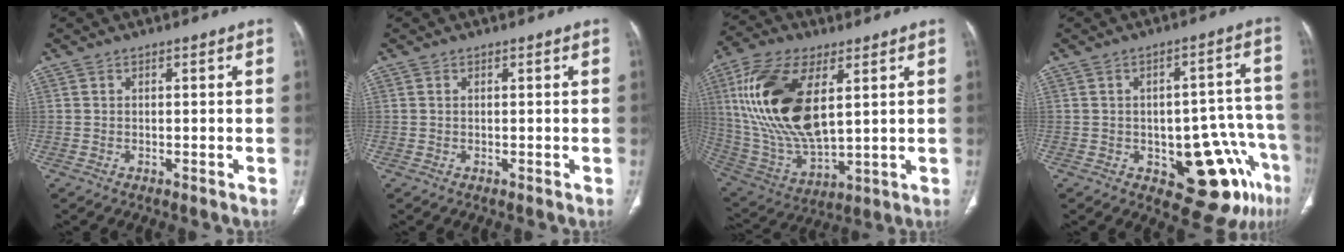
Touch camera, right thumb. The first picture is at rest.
{"total": 0.0}
{"total": 22.3, "force": [5.8, 10.8, 18.7], "torque": [-0.380, -0.025, 0.113]}
{"total": 15.1, "force": [-6.7, 6.3, 12.0], "torque": [-0.101, 0.045, -0.073]}